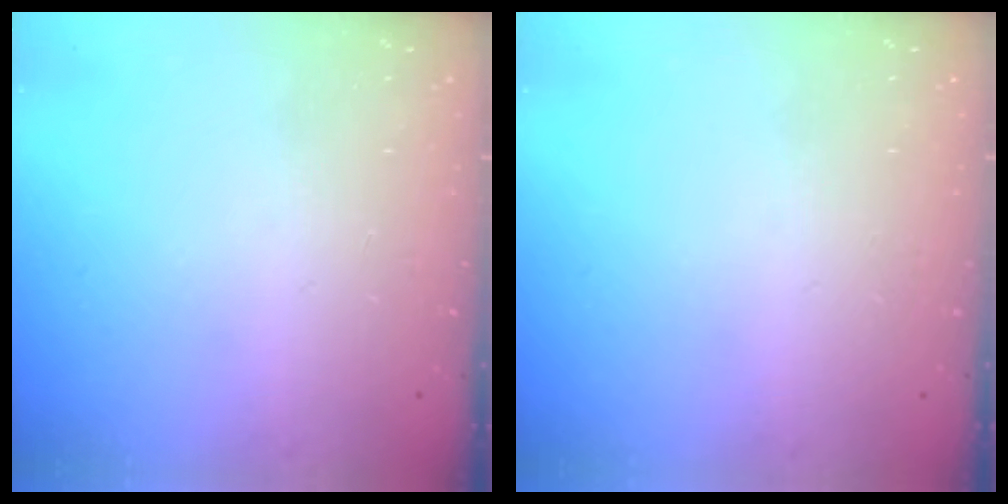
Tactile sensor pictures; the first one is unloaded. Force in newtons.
{"total": 0.0}